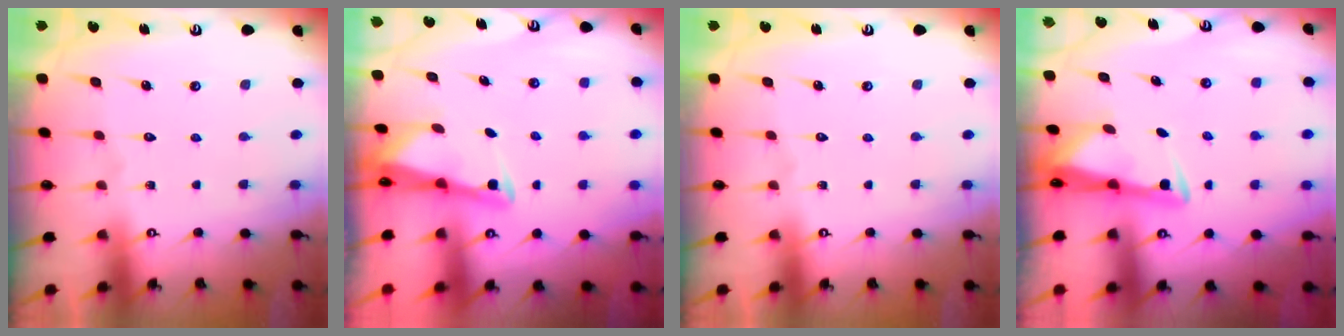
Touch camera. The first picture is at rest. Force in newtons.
{"total": 2.7, "press": 2.6, "slide": 0.3}
{"total": 0.0}
{"total": 3.4, "press": 3.3, "slide": 0.9}